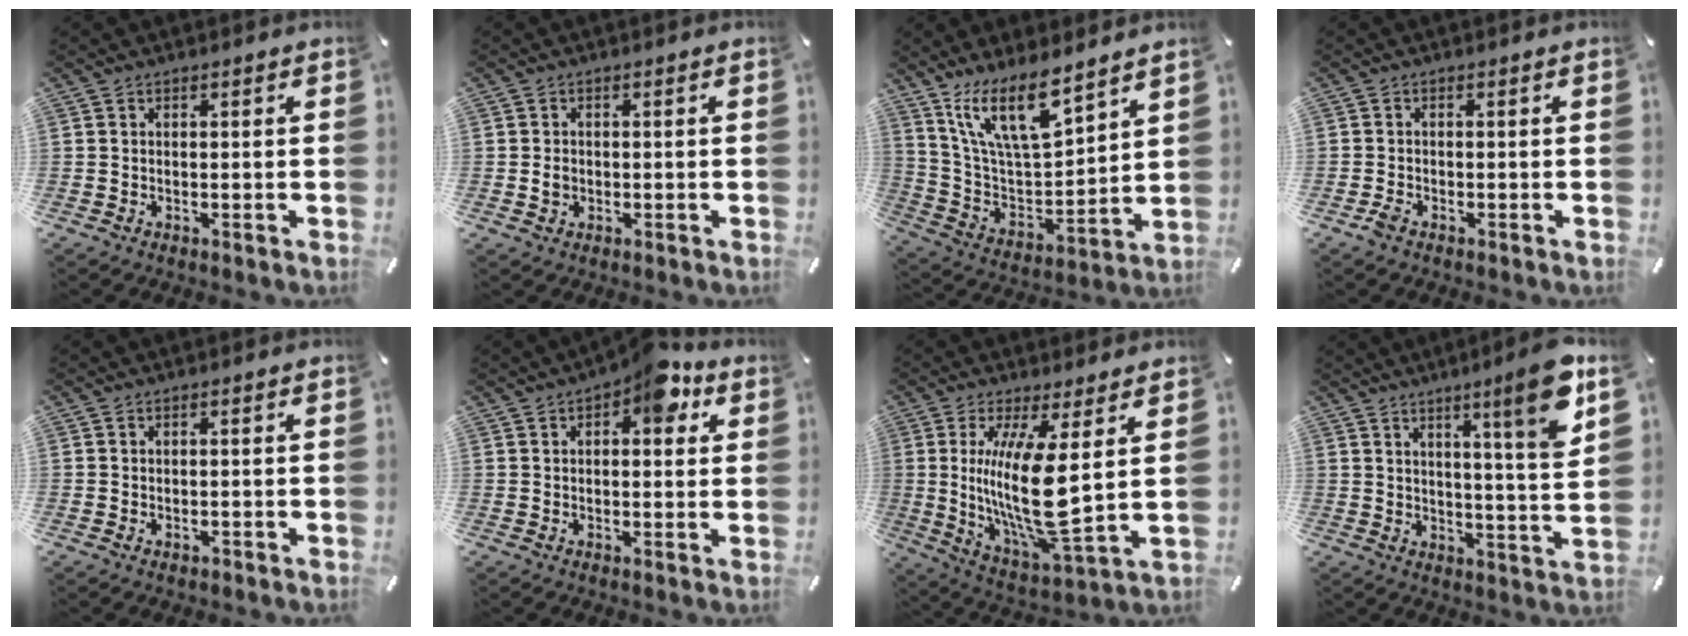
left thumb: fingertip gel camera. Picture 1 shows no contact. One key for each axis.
{"total": 2.0, "fx": -0.2, "fy": 1.7, "fz": 1.0, "tx": -0.019, "ty": 0.005, "tz": -0.005}
{"total": 15.9, "fx": 11.2, "fy": 5.8, "fz": 9.7, "tx": -0.202, "ty": -0.064, "tz": 0.199}
{"total": 1.5, "fx": -1.1, "fy": 0.9, "fz": 0.5, "tx": -0.009, "ty": 0.004, "tz": -0.021}
{"total": 0.7, "fx": -0.4, "fy": 0.4, "fz": 0.3, "tx": -0.006, "ty": 0.000, "tz": -0.007}
{"total": 10.1, "fx": 4.8, "fy": 5.2, "fz": 7.2, "tx": -0.084, "ty": -0.018, "tz": 0.077}
{"total": 18.2, "fx": 2.4, "fy": 4.4, "fz": 17.5, "tx": -0.371, "ty": -0.039, "tz": 0.029}
{"total": 12.6, "fx": 8.2, "fy": 0.2, "fz": 9.6, "tx": -0.137, "ty": -0.051, "tz": 0.121}